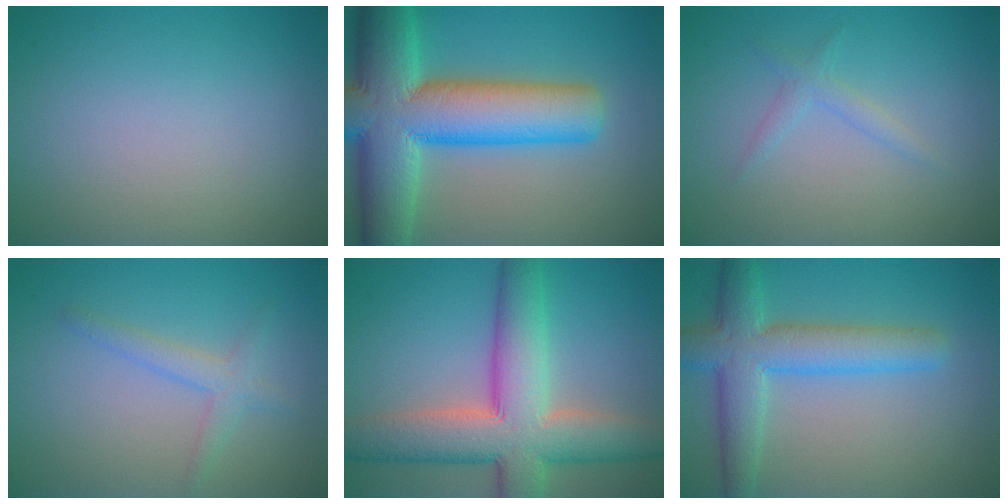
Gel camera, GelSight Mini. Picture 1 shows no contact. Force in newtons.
{"total": 13.8, "press": 13.8, "slide": 0.8}
{"total": 1.3, "press": 1.3, "slide": 0.0}
{"total": 2.0, "press": 2.0, "slide": 0.1}
{"total": 10.1, "press": 10.1, "slide": 0.6}
{"total": 6.1, "press": 6.1, "slide": 0.1}